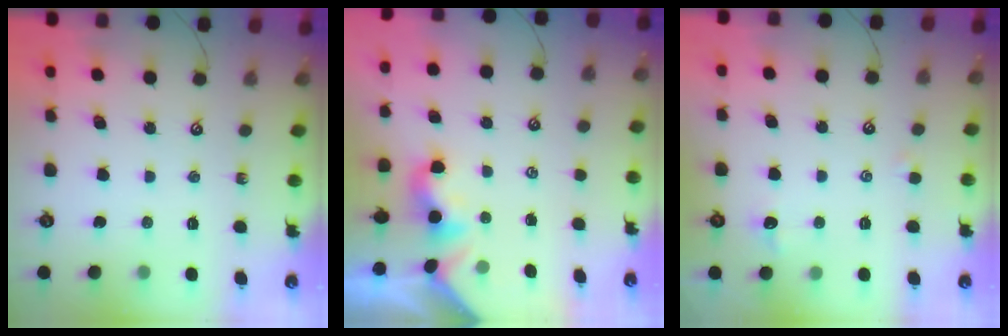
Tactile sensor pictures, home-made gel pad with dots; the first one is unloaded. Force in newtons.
{"total": 2.0, "press": 2.0, "slide": 0.4}
{"total": 0.6, "press": 0.2, "slide": 0.6}